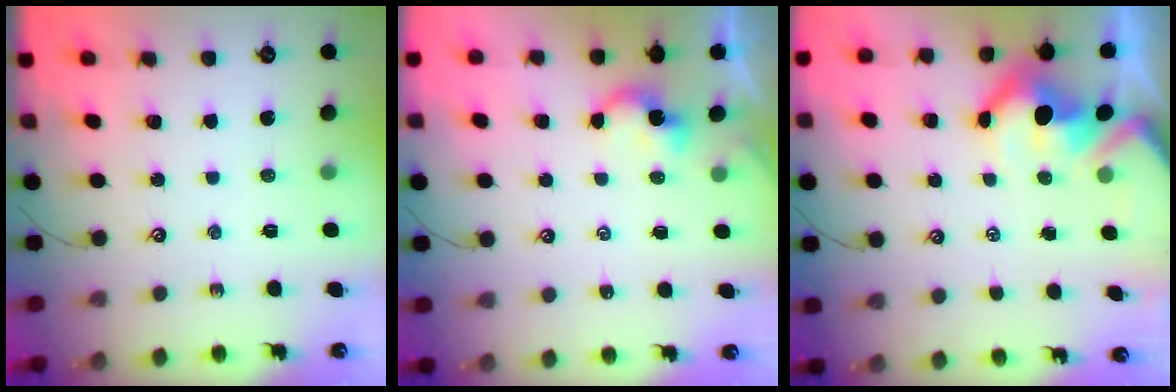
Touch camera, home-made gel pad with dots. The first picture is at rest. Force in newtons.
{"total": 0.0}
{"total": 7.9, "press": 7.7, "slide": 1.6}